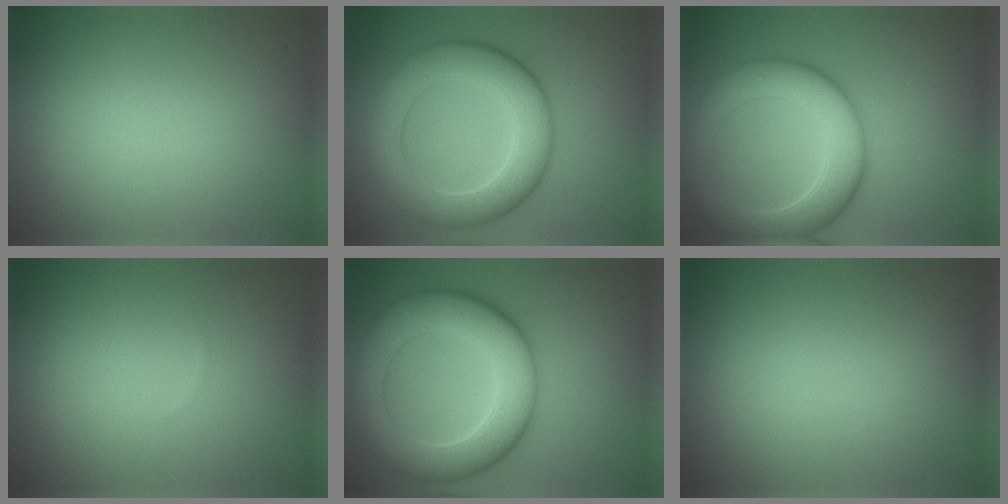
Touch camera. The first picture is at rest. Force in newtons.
{"total": 7.6, "press": 7.6, "slide": 0.2}
{"total": 7.5, "press": 7.5, "slide": 0.4}
{"total": 0.0}
{"total": 9.4, "press": 9.4, "slide": 0.4}
{"total": 0.0}